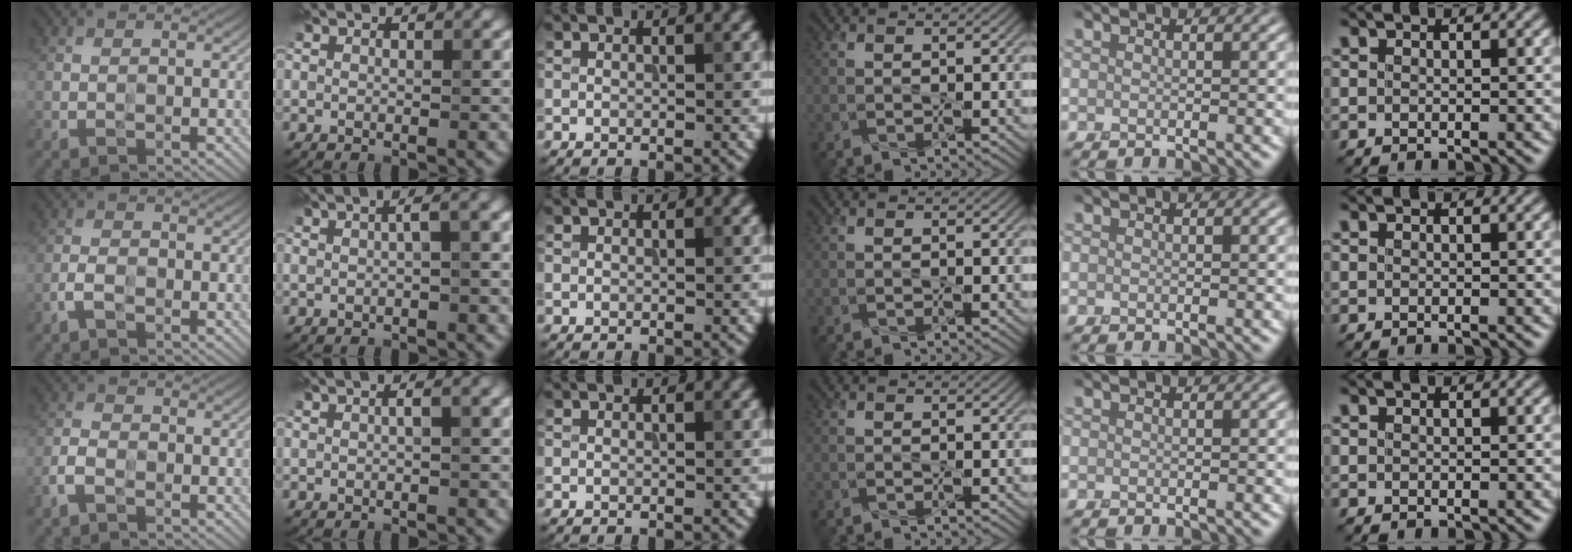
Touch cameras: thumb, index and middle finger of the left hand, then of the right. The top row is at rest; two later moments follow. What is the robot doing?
{"motion": "screw", "object": "toothpaste"}